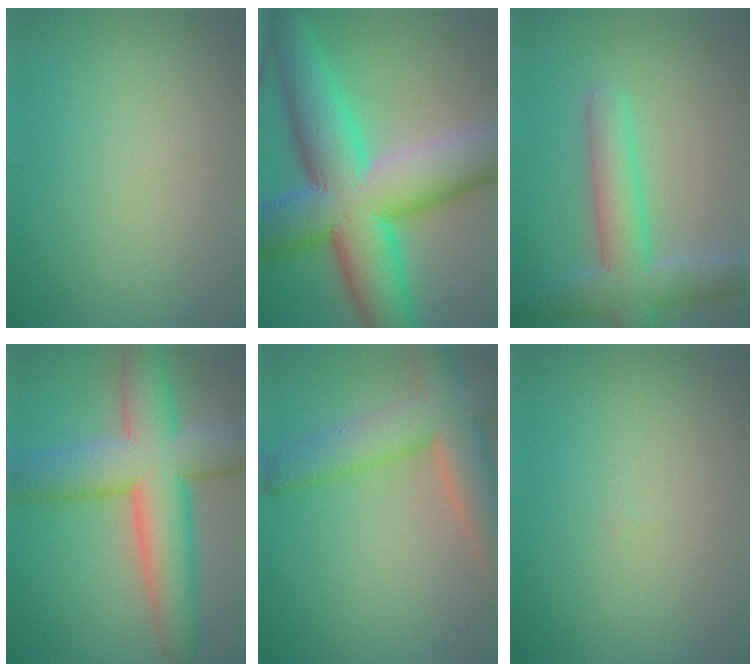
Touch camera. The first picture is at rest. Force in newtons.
{"total": 16.0, "press": 16.0, "slide": 0.1}
{"total": 5.8, "press": 5.8, "slide": 0.5}
{"total": 11.1, "press": 11.1, "slide": 0.7}
{"total": 7.1, "press": 7.1, "slide": 0.3}
{"total": 0.0}